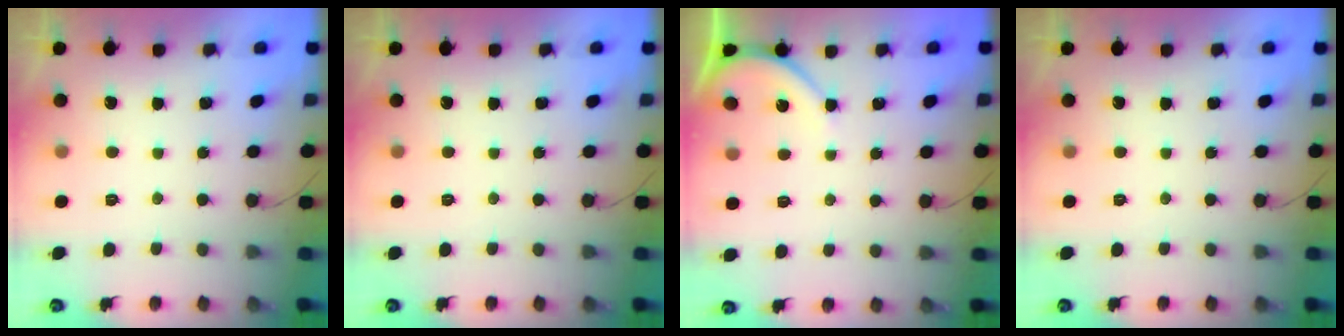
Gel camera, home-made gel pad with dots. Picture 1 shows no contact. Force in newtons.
{"total": 0.0}
{"total": 4.7, "press": 4.7, "slide": 0.5}
{"total": 0.0}